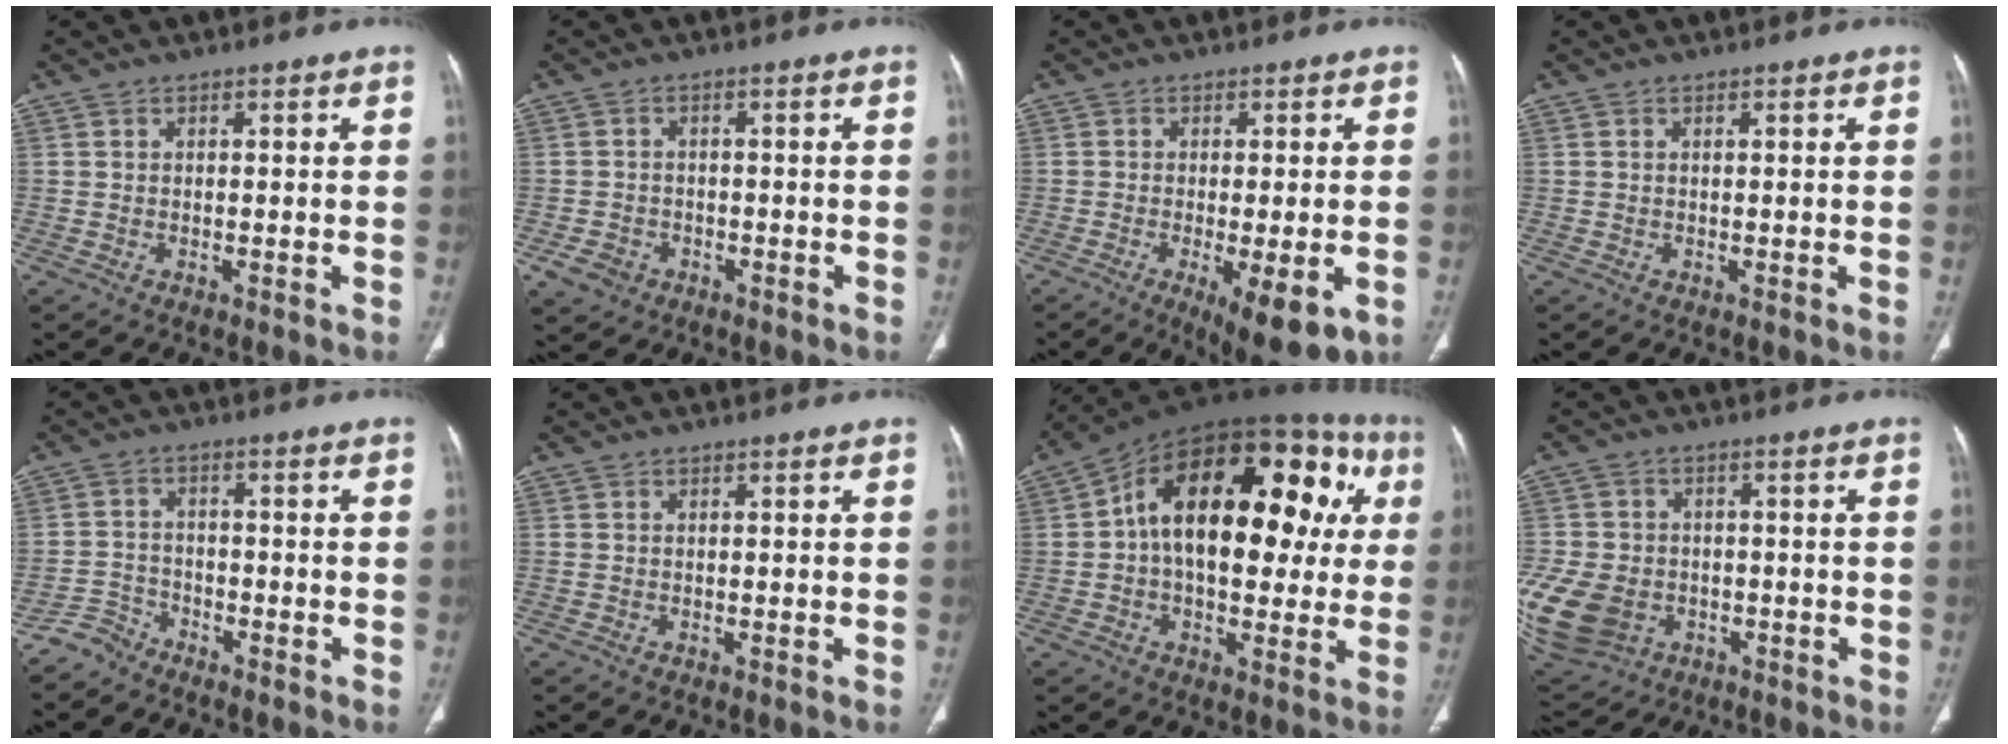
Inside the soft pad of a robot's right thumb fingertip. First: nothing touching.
{"total": 4.1, "force": [-2.0, 3.3, 1.4], "torque": [-0.022, 0.012, -0.026]}
{"total": 11.0, "force": [-4.2, 3.5, 9.5], "torque": [-0.134, -0.015, -0.055]}
{"total": 0.0}
{"total": 3.5, "force": [-3.2, 1.5, -0.4], "torque": [0.012, 0.015, -0.068]}
{"total": 0.0}
{"total": 26.9, "force": [4.2, 14.3, 22.4], "torque": [-0.312, 0.049, 0.055]}
{"total": 20.1, "force": [-5.7, 15.9, 10.9], "torque": [-0.281, 0.010, -0.082]}